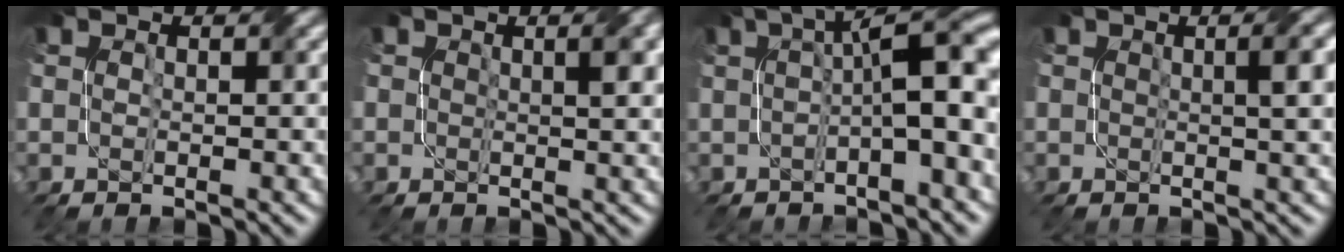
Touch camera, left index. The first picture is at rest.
{"total": 1.6, "force": [0.3, 0.4, 1.5], "torque": [-0.012, 0.006, 0.006]}
{"total": 7.6, "force": [0.4, 1.8, 7.3], "torque": [-0.091, 0.024, 0.003]}
{"total": 2.9, "force": [0.4, 0.7, 2.8], "torque": [-0.026, 0.013, 0.005]}